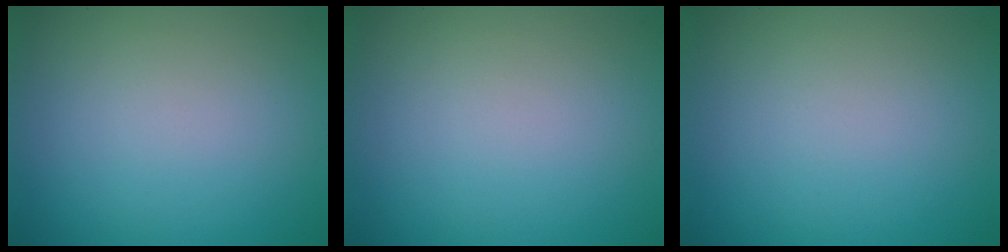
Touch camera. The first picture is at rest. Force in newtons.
{"total": 0.0}
{"total": 0.0}